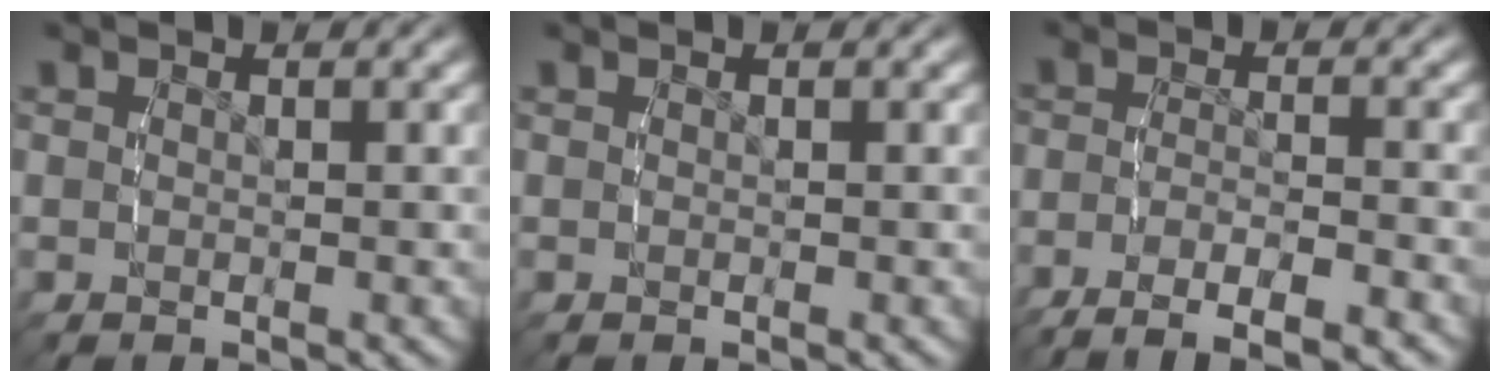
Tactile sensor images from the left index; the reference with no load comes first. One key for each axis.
{"total": 0.0}
{"total": 6.9, "fx": -5.8, "fy": 2.2, "fz": 3.1, "tx": -0.053, "ty": -0.013, "tz": -0.090}